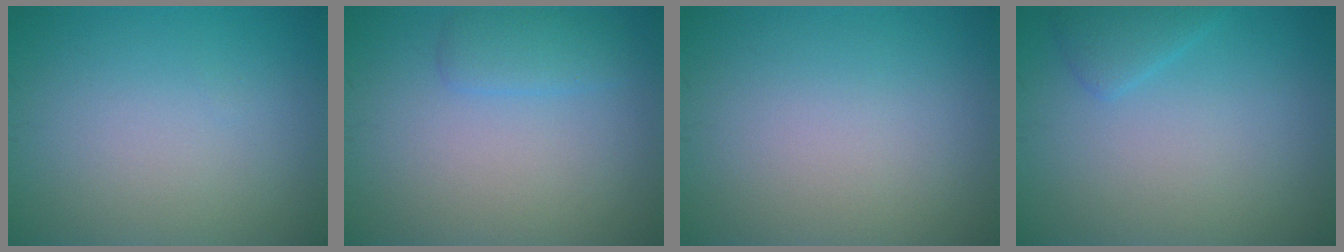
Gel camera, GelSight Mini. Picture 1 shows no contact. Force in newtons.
{"total": 1.8, "press": 1.8, "slide": 0.2}
{"total": 0.0}
{"total": 1.6, "press": 1.6, "slide": 0.1}